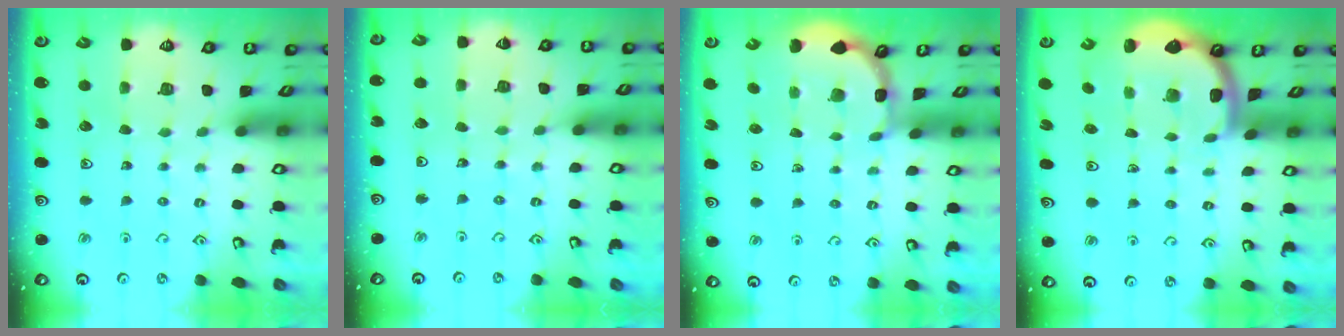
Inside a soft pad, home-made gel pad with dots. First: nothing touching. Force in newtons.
{"total": 3.5, "press": 3.5, "slide": 0.1}
{"total": 1.7, "press": 1.7, "slide": 0.2}
{"total": 1.4, "press": 1.4, "slide": 0.1}